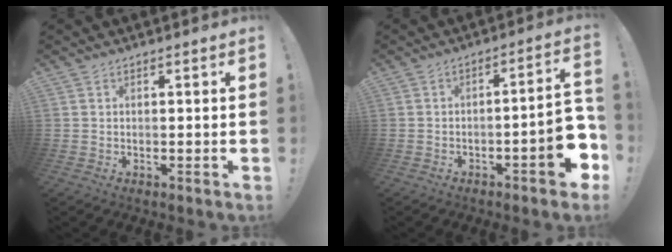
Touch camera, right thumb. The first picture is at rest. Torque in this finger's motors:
{"motor_torque": [0.76, 1.84, 2.26, -0.52, 0.67]}